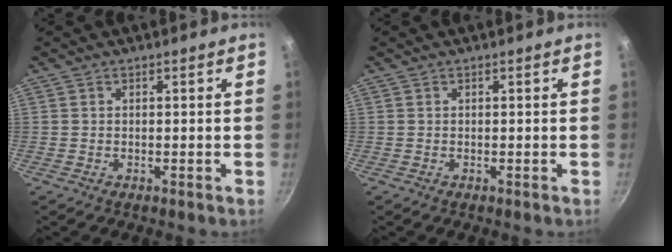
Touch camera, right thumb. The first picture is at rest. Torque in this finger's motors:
{"motor_torque": [0.03, 0.02, 0.00, 0.01, 0.00]}